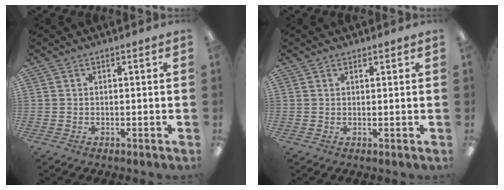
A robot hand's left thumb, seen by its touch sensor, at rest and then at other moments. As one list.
[{"total": 0.8, "force": [0.7, 0.3, 0.1], "torque": [0.004, -0.004, 0.012]}]